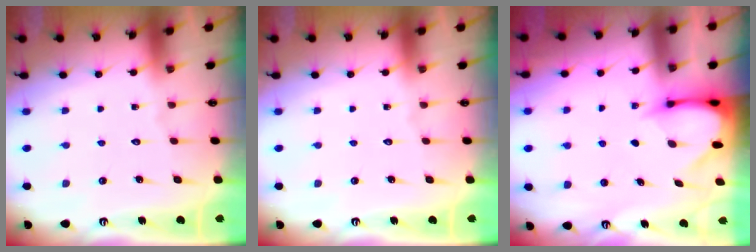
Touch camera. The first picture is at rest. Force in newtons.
{"total": 0.0}
{"total": 3.5, "press": 3.5, "slide": 0.3}